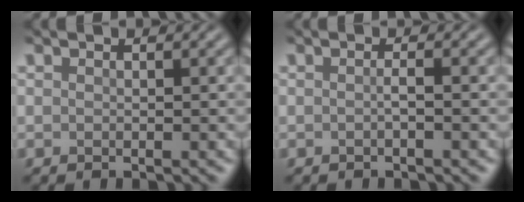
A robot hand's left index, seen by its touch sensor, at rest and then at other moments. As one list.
[{"total": 0.8, "force": [-0.2, 0.1, 0.8], "torque": [-0.013, 0.002, -0.006]}]